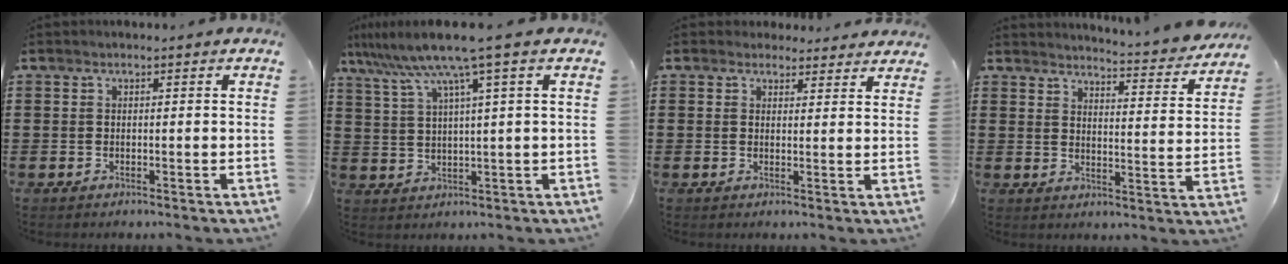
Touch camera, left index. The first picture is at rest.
{"total": 7.9, "force": [4.8, -0.6, 6.2], "torque": [-0.143, -0.024, 0.076]}
{"total": 2.6, "force": [2.3, 1.2, 0.1], "torque": [-0.003, -0.002, 0.043]}
{"total": 4.1, "force": [3.9, -0.6, 0.8], "torque": [-0.021, -0.042, 0.060]}